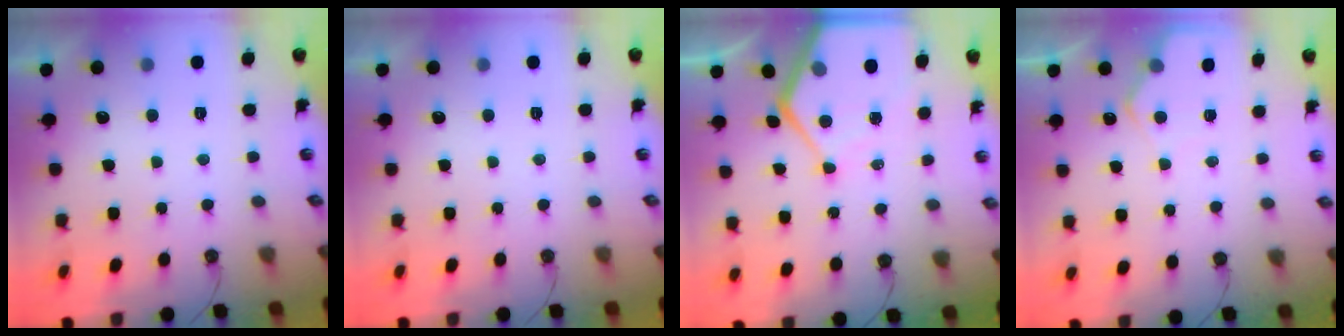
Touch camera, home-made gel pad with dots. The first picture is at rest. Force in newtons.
{"total": 0.0}
{"total": 11.5, "press": 11.5, "slide": 1.1}
{"total": 6.8, "press": 6.7, "slide": 0.5}